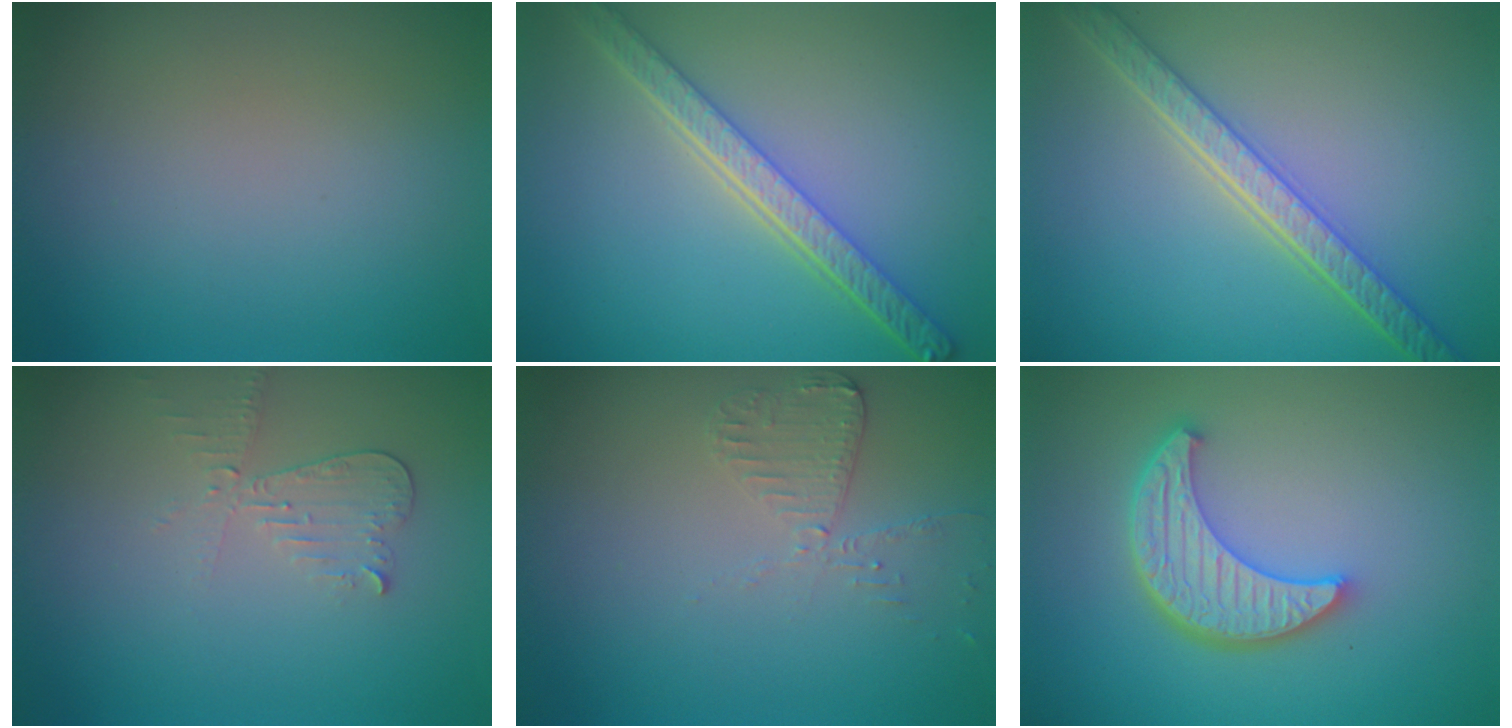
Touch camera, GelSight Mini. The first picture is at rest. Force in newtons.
{"total": 5.2, "press": 4.0, "slide": 3.3}
{"total": 5.0, "press": 4.2, "slide": 2.6}
{"total": 2.1, "press": 2.1, "slide": 0.1}
{"total": 2.4, "press": 2.4, "slide": 0.2}
{"total": 5.5, "press": 4.2, "slide": 3.6}